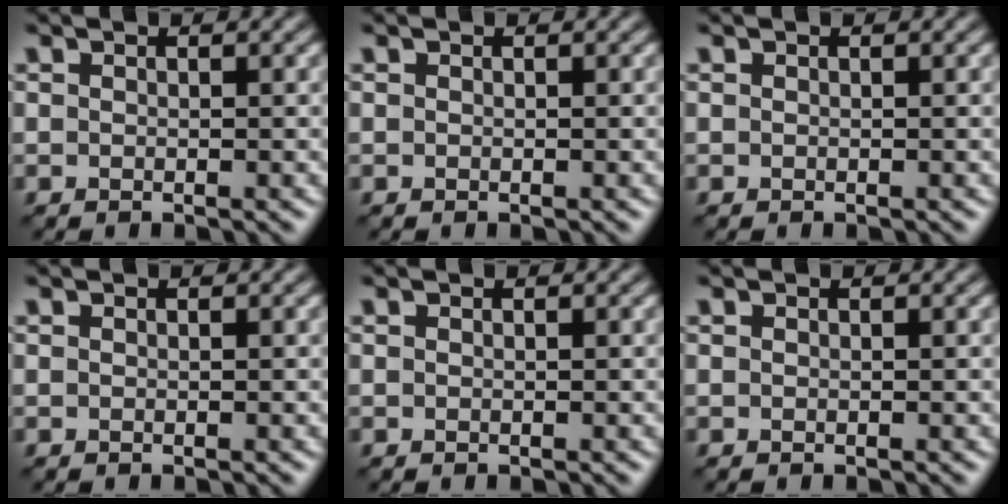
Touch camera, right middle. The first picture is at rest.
{"total": 0.0}
{"total": 0.0}
{"total": 0.0}
{"total": 0.0}
{"total": 0.0}